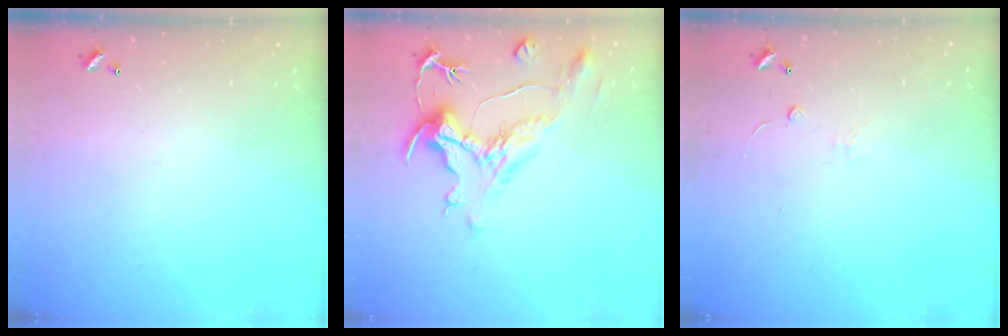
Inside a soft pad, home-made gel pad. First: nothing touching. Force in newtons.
{"total": 1.6, "press": 0.0, "slide": 1.6}
{"total": 1.6, "press": 1.5, "slide": 0.4}